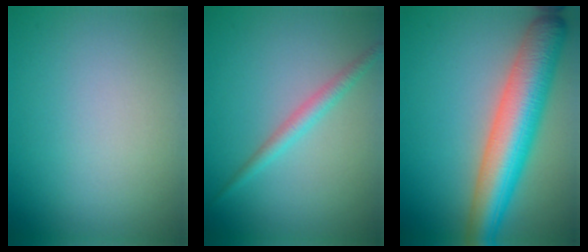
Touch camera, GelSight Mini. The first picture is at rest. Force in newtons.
{"total": 1.8, "press": 1.8, "slide": 0.0}
{"total": 8.7, "press": 8.7, "slide": 0.3}